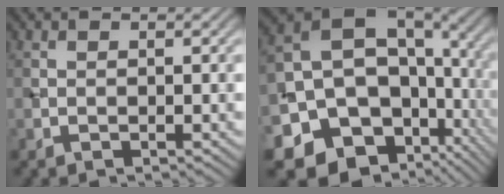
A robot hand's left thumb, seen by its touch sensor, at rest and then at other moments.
{"total": 19.7, "force": [-3.4, 15.8, 11.4], "torque": [-0.249, -0.038, -0.015]}